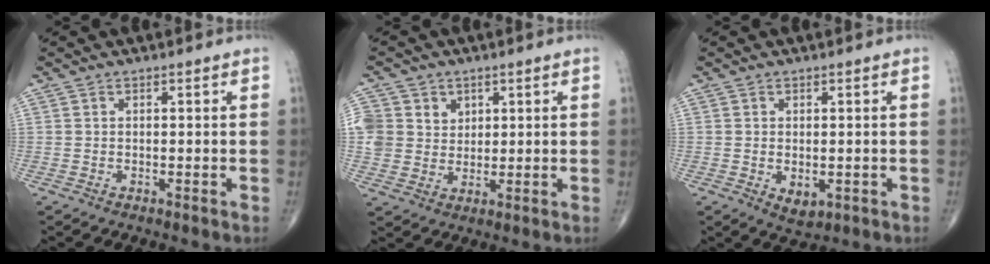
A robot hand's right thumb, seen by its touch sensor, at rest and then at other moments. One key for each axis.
{"total": 8.5, "fx": 2.9, "fy": 7.6, "fz": 2.4, "tx": -0.026, "ty": -0.003, "tz": 0.059}
{"total": 3.3, "fx": -0.6, "fy": 2.1, "fz": 2.4, "tx": -0.030, "ty": -0.005, "tz": 0.001}